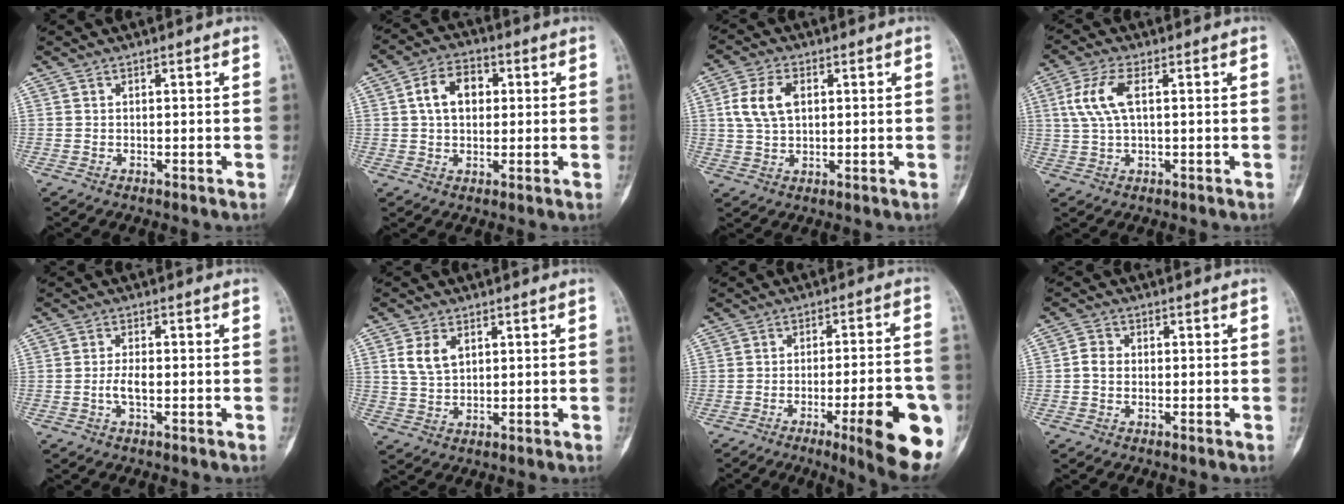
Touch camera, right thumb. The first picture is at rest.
{"total": 8.1, "force": [1.5, 5.7, 5.6], "torque": [-0.078, 0.014, 0.020]}
{"total": 7.4, "force": [1.7, 4.6, 5.5], "torque": [-0.112, 0.006, 0.034]}
{"total": 7.1, "force": [1.6, 3.0, 6.3], "torque": [-0.154, 0.014, 0.034]}
{"total": 2.8, "force": [-0.7, 1.1, 2.4], "torque": [-0.053, 0.005, -0.013]}
{"total": 5.3, "force": [2.0, 3.5, 3.6], "torque": [-0.061, -0.005, 0.044]}
{"total": 16.7, "force": [-6.5, 3.4, 15.0], "torque": [-0.166, 0.014, -0.079]}
{"total": 2.7, "force": [-0.3, 2.3, 1.4], "torque": [-0.018, 0.009, -0.012]}